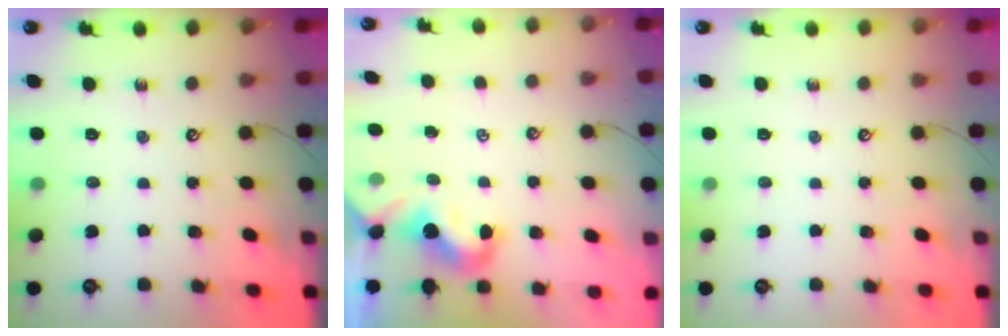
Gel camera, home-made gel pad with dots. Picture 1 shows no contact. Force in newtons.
{"total": 2.0, "press": 2.0, "slide": 0.6}
{"total": 0.0}